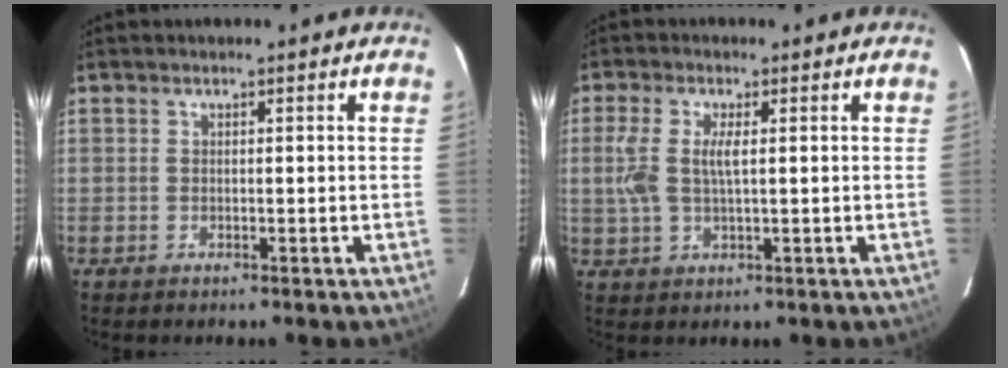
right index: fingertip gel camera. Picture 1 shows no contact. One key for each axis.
{"total": 5.2, "fx": 1.1, "fy": 0.7, "fz": 5.0, "tx": -0.110, "ty": -0.005, "tz": 0.021}